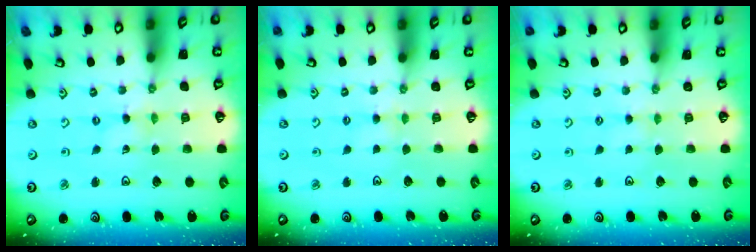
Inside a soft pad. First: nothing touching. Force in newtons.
{"total": 2.7, "press": 2.7, "slide": 0.4}
{"total": 1.7, "press": 1.7, "slide": 0.4}